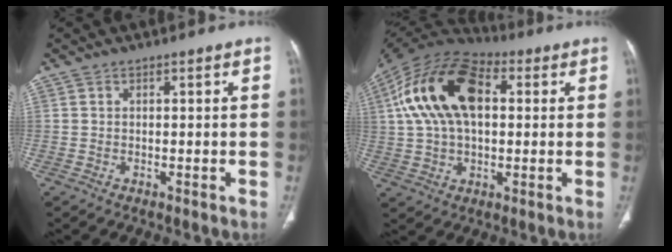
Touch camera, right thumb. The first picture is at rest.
{"total": 19.7, "force": [4.1, 11.5, 15.5], "torque": [-0.284, 0.025, 0.063]}